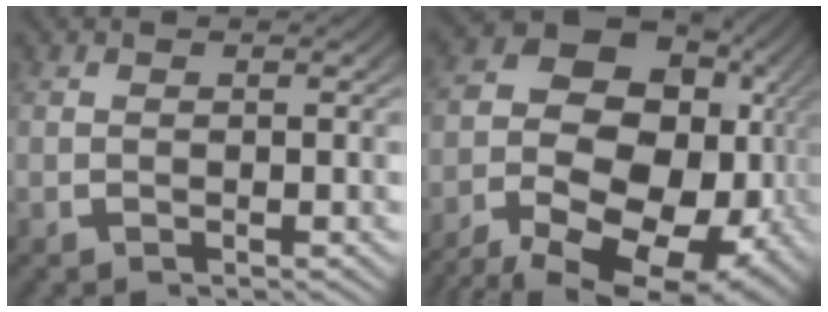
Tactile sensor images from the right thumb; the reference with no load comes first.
{"total": 19.7, "force": [-2.8, 13.5, 14.1], "torque": [-0.250, -0.044, -0.042]}